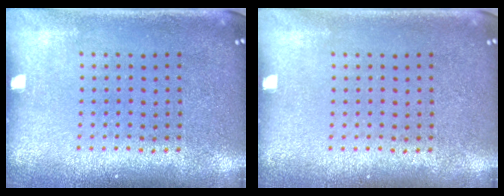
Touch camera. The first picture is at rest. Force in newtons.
{"total": 0.0}